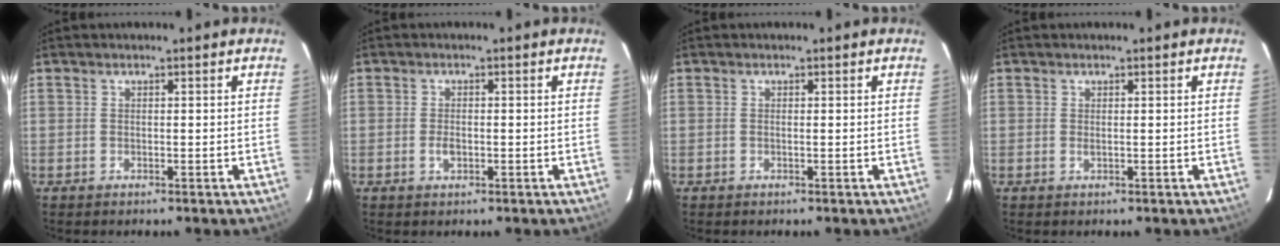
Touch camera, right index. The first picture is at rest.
{"total": 2.1, "force": [-0.7, 1.2, 1.6], "torque": [-0.033, 0.000, -0.012]}
{"total": 0.5, "force": [-0.1, -0.1, 0.5], "torque": [-0.009, 0.001, -0.004]}
{"total": 0.6, "force": [0.0, 0.0, 0.6], "torque": [-0.014, 0.000, 0.000]}